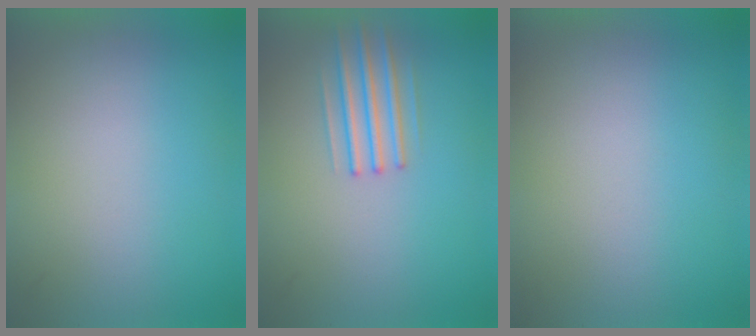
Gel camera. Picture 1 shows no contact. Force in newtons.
{"total": 2.3}
{"total": 1.0}